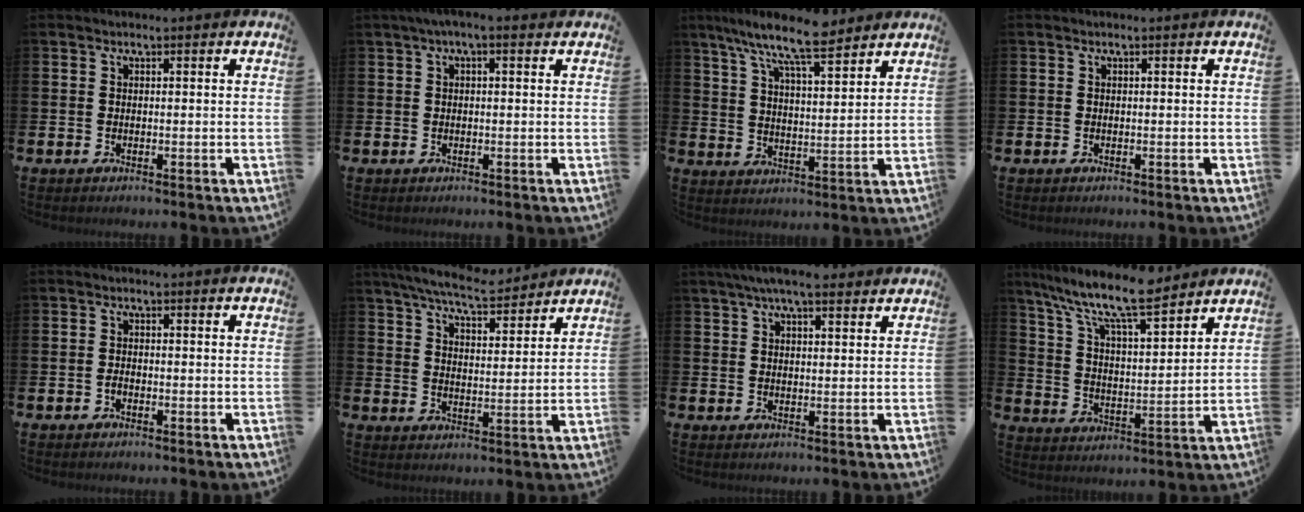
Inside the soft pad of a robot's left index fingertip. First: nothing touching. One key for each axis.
{"total": 1.6, "fx": 0.7, "fy": 0.4, "fz": 1.4, "tx": -0.018, "ty": 0.002, "tz": 0.008}
{"total": 9.6, "fx": 8.3, "fy": 1.2, "fz": 4.6, "tx": -0.103, "ty": -0.038, "tz": 0.146}
{"total": 0.0}
{"total": 1.0, "fx": -0.6, "fy": 0.5, "fz": 0.6, "tx": -0.011, "ty": -0.001, "tz": -0.013}
{"total": 7.3, "fx": 6.9, "fy": 1.0, "fz": 2.3, "tx": -0.064, "ty": -0.033, "tz": 0.123}
{"total": 5.5, "fx": 4.7, "fy": 1.0, "fz": 2.7, "tx": -0.062, "ty": -0.007, "tz": 0.084}
{"total": 10.4, "fx": 9.2, "fy": 1.5, "fz": 4.7, "tx": -0.114, "ty": -0.059, "tz": 0.157}